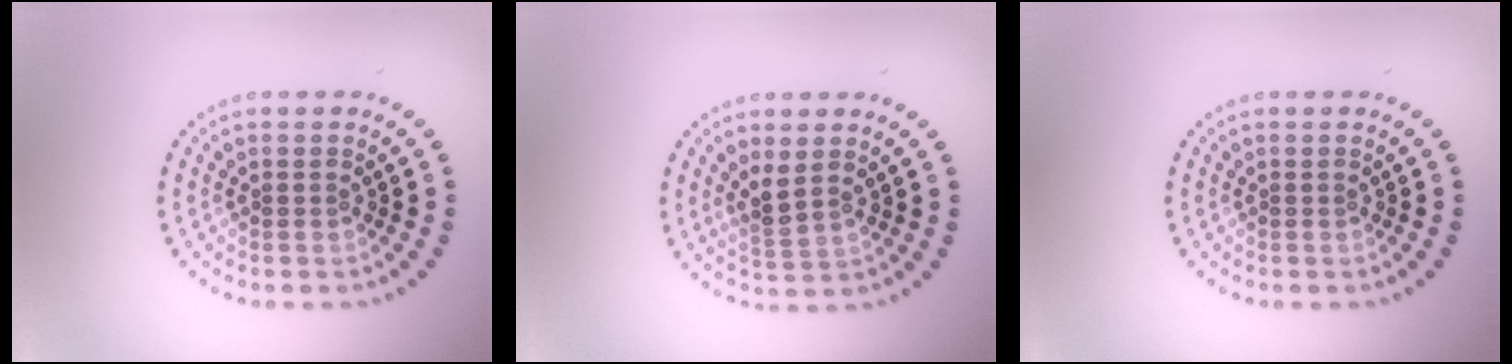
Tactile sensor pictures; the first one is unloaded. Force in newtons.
{"total": 1.9, "press": 1.5, "slide": 1.2}
{"total": 0.0}